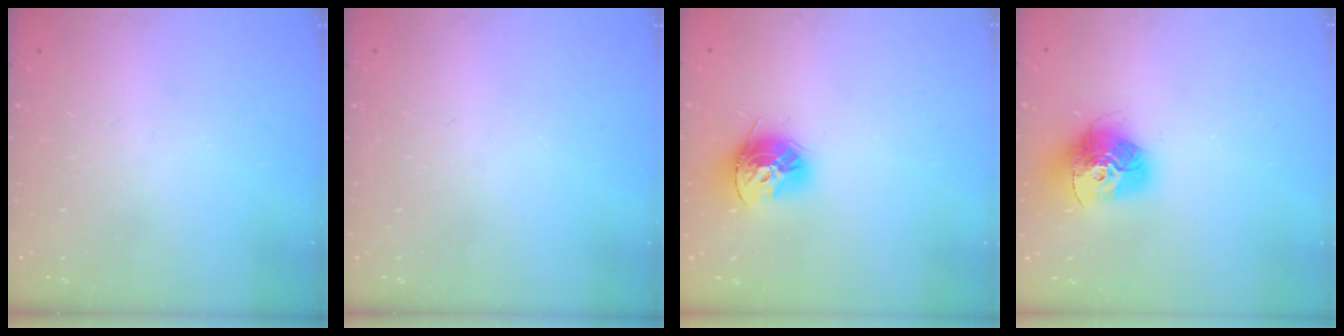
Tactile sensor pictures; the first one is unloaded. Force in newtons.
{"total": 0.0}
{"total": 12.6, "press": 12.5, "slide": 1.2}
{"total": 15.8, "press": 15.7, "slide": 1.6}